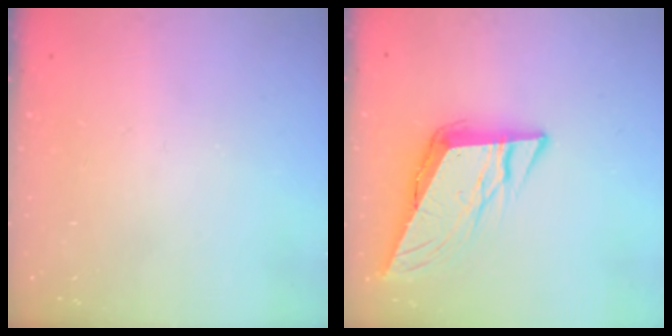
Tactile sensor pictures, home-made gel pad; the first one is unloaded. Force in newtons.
{"total": 10.4, "press": 10.2, "slide": 1.7}